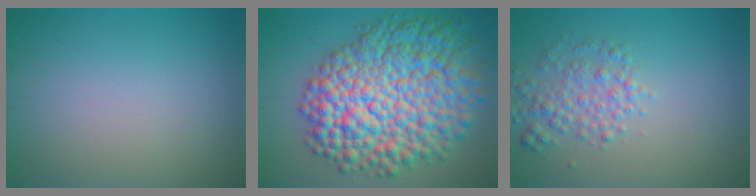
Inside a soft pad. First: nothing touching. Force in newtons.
{"total": 14.3, "press": 14.3, "slide": 0.4}
{"total": 2.9, "press": 2.9, "slide": 0.1}